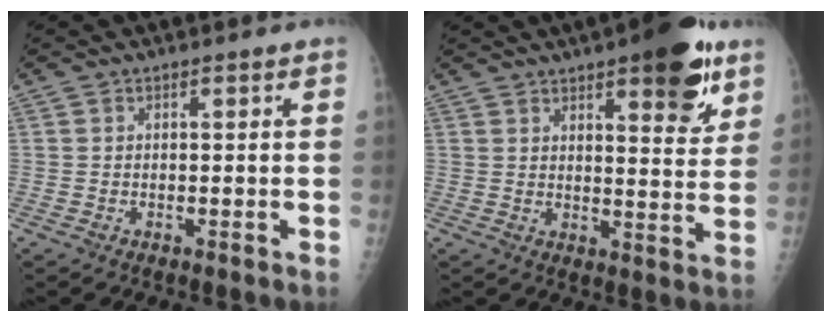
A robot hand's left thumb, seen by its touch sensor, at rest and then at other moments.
{"total": 13.9, "force": [7.8, 4.5, 10.5], "torque": [-0.106, -0.036, 0.102]}